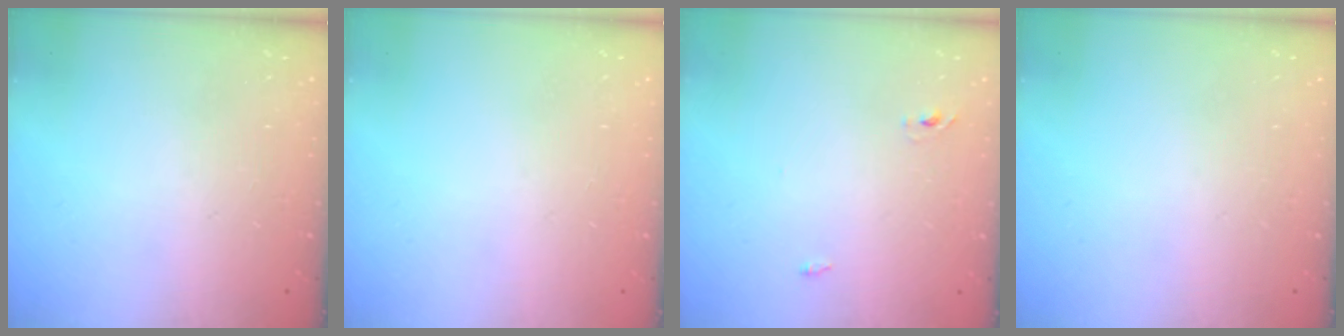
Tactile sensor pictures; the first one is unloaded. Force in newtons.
{"total": 0.0}
{"total": 2.4, "press": 2.2, "slide": 1.0}
{"total": 0.0}